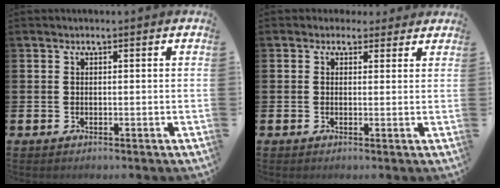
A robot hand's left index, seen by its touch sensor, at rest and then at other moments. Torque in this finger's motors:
{"motor_torque": [0.94, -1.19, 0.30, -0.01]}